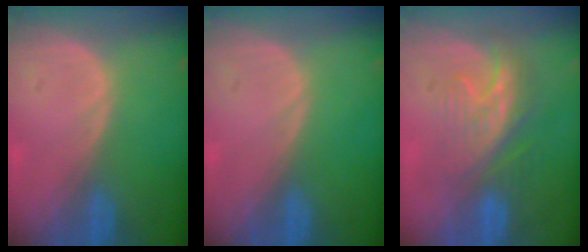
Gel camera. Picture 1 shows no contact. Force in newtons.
{"total": 0.0}
{"total": 8.2, "press": 7.3, "slide": 3.6}